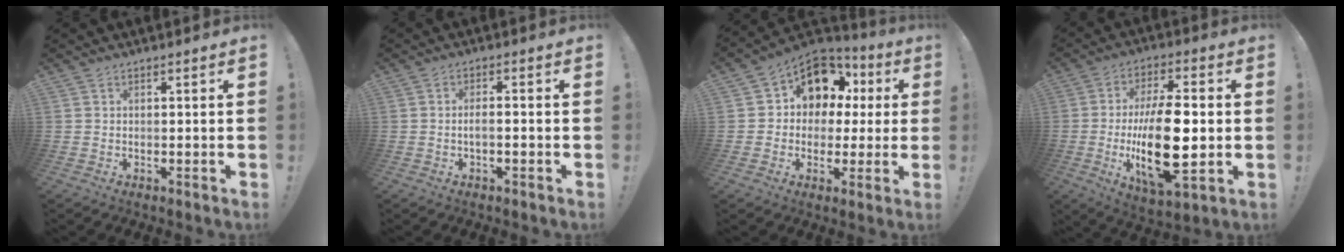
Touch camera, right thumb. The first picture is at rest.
{"total": 2.5, "force": [-1.1, 0.3, 2.2], "torque": [-0.046, 0.007, -0.017]}
{"total": 12.8, "force": [5.2, 10.0, 6.1], "torque": [-0.086, -0.031, 0.106]}
{"total": 21.1, "force": [-1.9, 8.4, 19.3], "torque": [-0.355, -0.009, -0.029]}